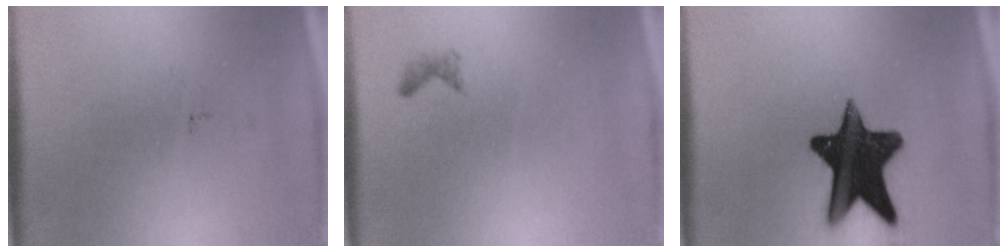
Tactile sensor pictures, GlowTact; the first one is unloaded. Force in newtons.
{"total": 0.6}
{"total": 15.8}